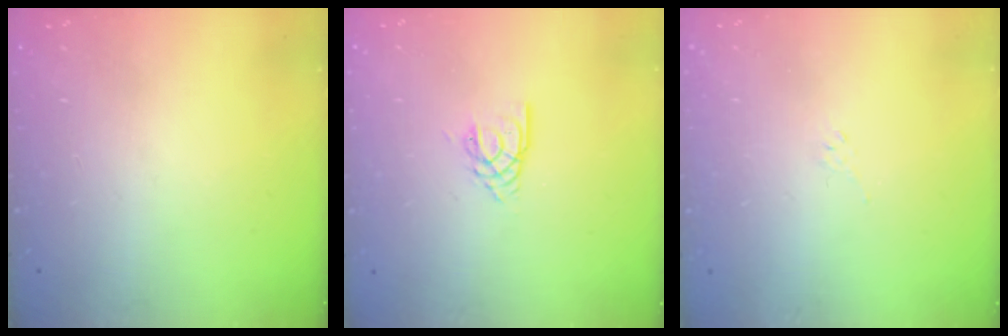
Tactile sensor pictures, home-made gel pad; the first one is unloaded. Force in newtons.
{"total": 2.9, "press": 2.8, "slide": 0.4}
{"total": 4.3, "press": 4.2, "slide": 0.9}